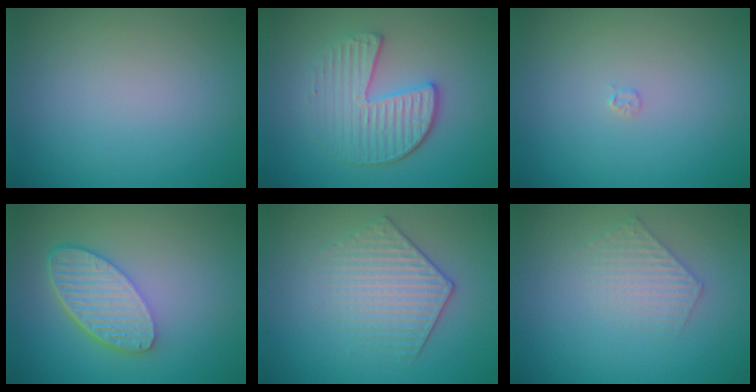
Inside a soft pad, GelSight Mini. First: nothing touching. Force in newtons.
{"total": 4.0, "press": 3.5, "slide": 1.8}
{"total": 0.5, "press": 0.5, "slide": 0.1}
{"total": 5.8, "press": 4.4, "slide": 3.8}
{"total": 3.7, "press": 3.5, "slide": 1.2}
{"total": 2.2, "press": 2.1, "slide": 0.4}